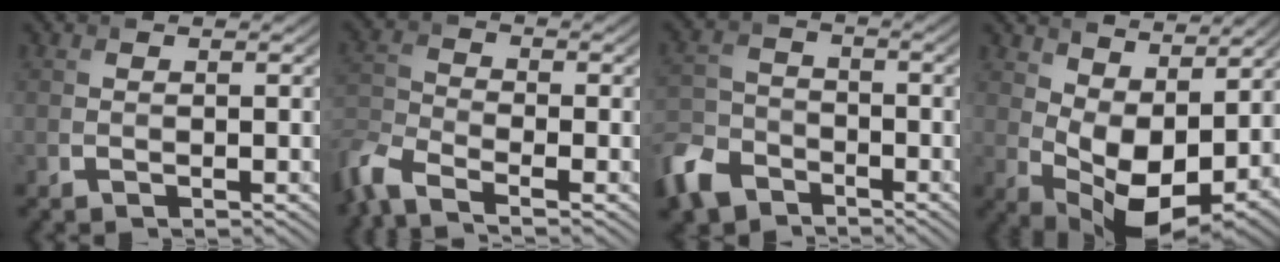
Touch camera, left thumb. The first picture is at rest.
{"total": 6.5, "force": [-4.9, 2.0, 3.7], "torque": [-0.092, -0.014, -0.116]}
{"total": 8.3, "force": [-5.8, 4.9, 3.5], "torque": [-0.092, -0.011, -0.137]}
{"total": 10.3, "force": [3.5, 5.7, 7.8], "torque": [-0.146, -0.013, 0.069]}